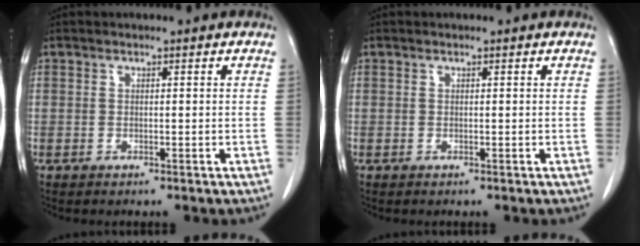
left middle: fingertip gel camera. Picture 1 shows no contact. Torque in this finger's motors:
{"motor_torque": [-0.04, -0.14, 0.07, 0.01]}